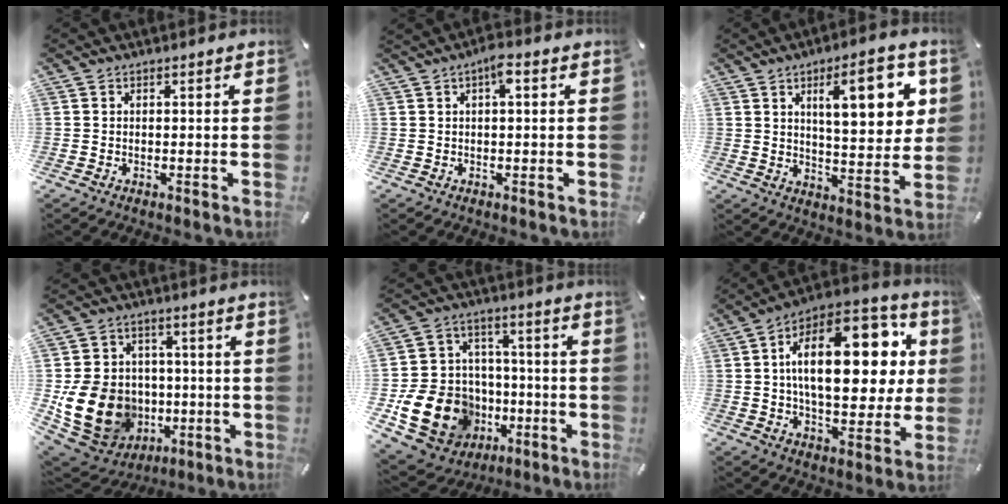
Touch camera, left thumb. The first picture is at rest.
{"total": 3.3, "force": [0.9, 1.0, 3.0], "torque": [-0.053, 0.005, 0.011]}
{"total": 16.1, "force": [6.4, 5.7, 13.6], "torque": [-0.193, -0.014, 0.092]}
{"total": 18.6, "force": [-3.3, 15.7, 9.5], "torque": [-0.179, 0.019, -0.037]}
{"total": 18.5, "force": [-5.7, 15.6, 8.3], "torque": [-0.140, 0.032, -0.081]}
{"total": 25.4, "force": [6.1, 13.2, 20.8], "torque": [-0.333, -0.026, 0.094]}